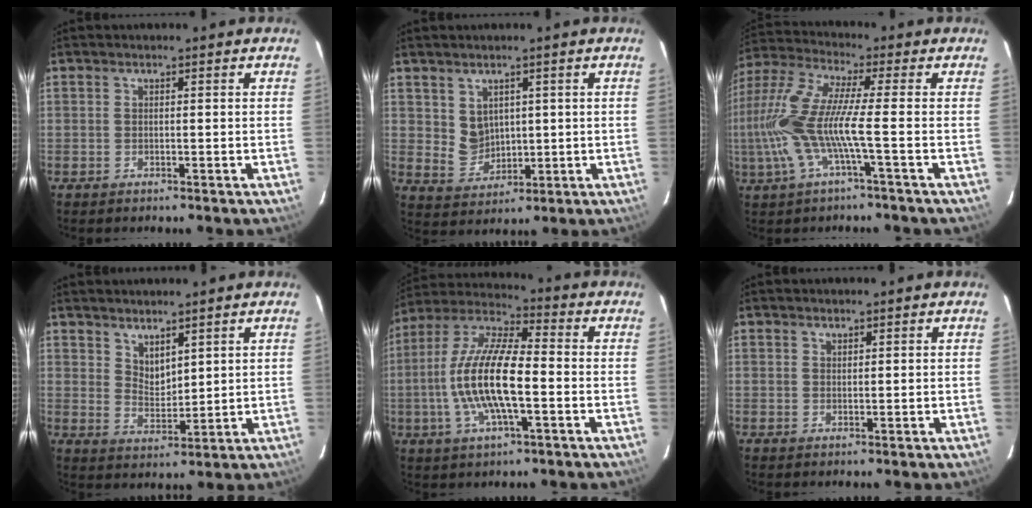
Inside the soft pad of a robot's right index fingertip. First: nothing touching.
{"total": 5.1, "force": [2.0, 4.2, 1.9], "torque": [-0.034, 0.001, 0.054]}
{"total": 13.8, "force": [-3.1, 0.7, 13.4], "torque": [-0.265, -0.010, -0.060]}
{"total": 4.7, "force": [3.8, 2.1, 2.0], "torque": [-0.028, -0.005, 0.073]}
{"total": 15.6, "force": [-2.7, 4.4, 14.8], "torque": [-0.294, 0.002, -0.059]}
{"total": 0.8, "force": [0.7, 0.4, 0.1], "torque": [-0.001, 0.002, 0.014]}